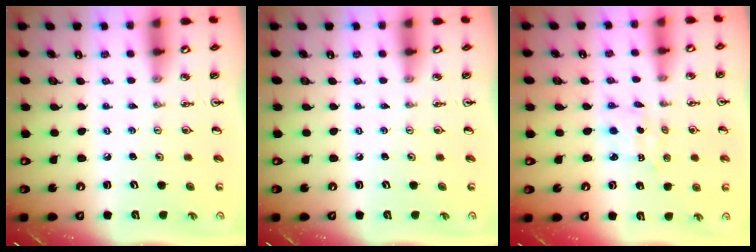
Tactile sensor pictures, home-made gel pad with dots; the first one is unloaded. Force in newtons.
{"total": 0.0}
{"total": 1.9, "press": 1.8, "slide": 0.6}